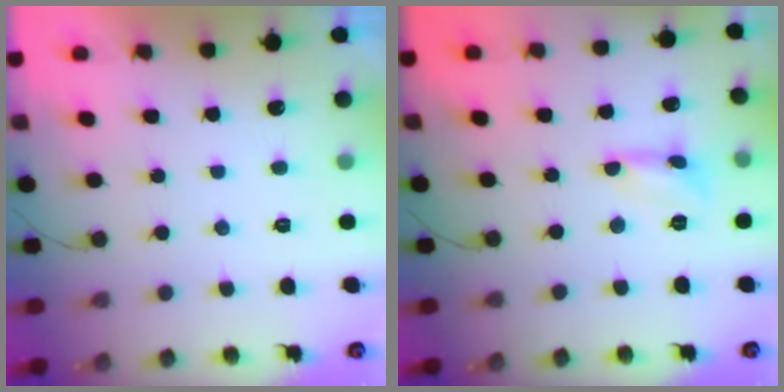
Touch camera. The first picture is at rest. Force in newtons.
{"total": 1.6, "press": 1.6, "slide": 0.1}